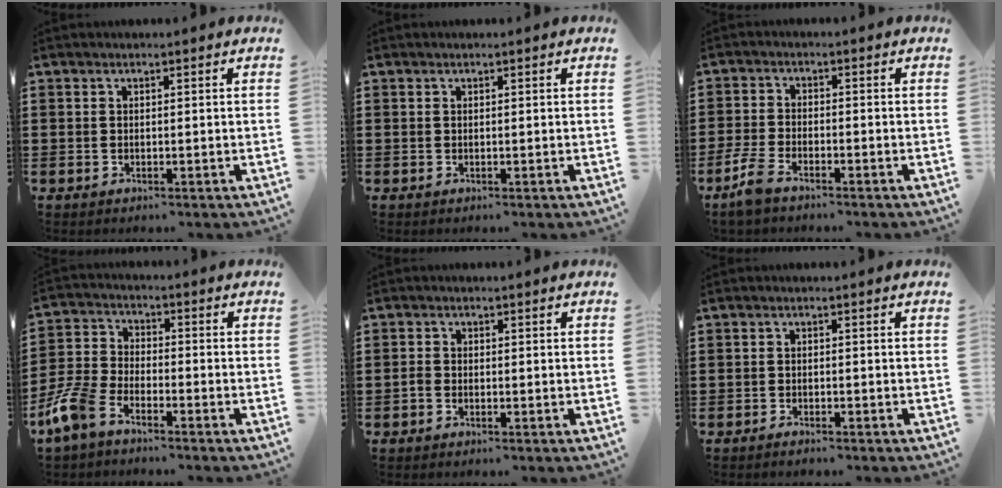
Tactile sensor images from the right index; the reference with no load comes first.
{"total": 0.0}
{"total": 4.1, "force": [-3.1, 1.2, 2.4], "torque": [-0.068, -0.003, -0.063]}
{"total": 6.4, "force": [-5.2, 1.8, 3.1], "torque": [-0.100, -0.008, -0.109]}
{"total": 1.1, "force": [-0.7, 0.6, 0.5], "torque": [-0.012, 0.000, -0.014]}
{"total": 1.0, "force": [-0.9, -0.1, 0.2], "torque": [-0.008, -0.004, -0.017]}